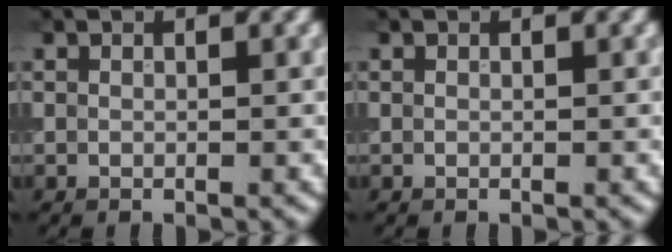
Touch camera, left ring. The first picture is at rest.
{"total": 0.0}